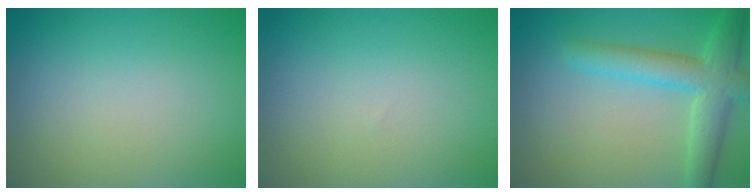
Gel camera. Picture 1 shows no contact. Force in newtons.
{"total": 0.0}
{"total": 5.3, "press": 5.2, "slide": 0.3}